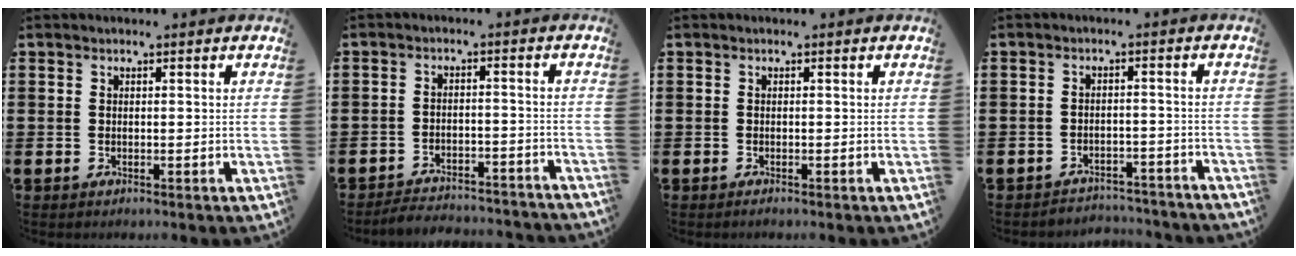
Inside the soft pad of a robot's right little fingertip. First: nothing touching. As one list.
[{"total": 3.1, "force": [-3.1, 0.2, 0.1], "torque": [-0.006, 0.006, -0.066]}, {"total": 0.0}, {"total": 2.7, "force": [-2.7, 0.2, -0.3], "torque": [-0.003, 0.004, -0.059]}]